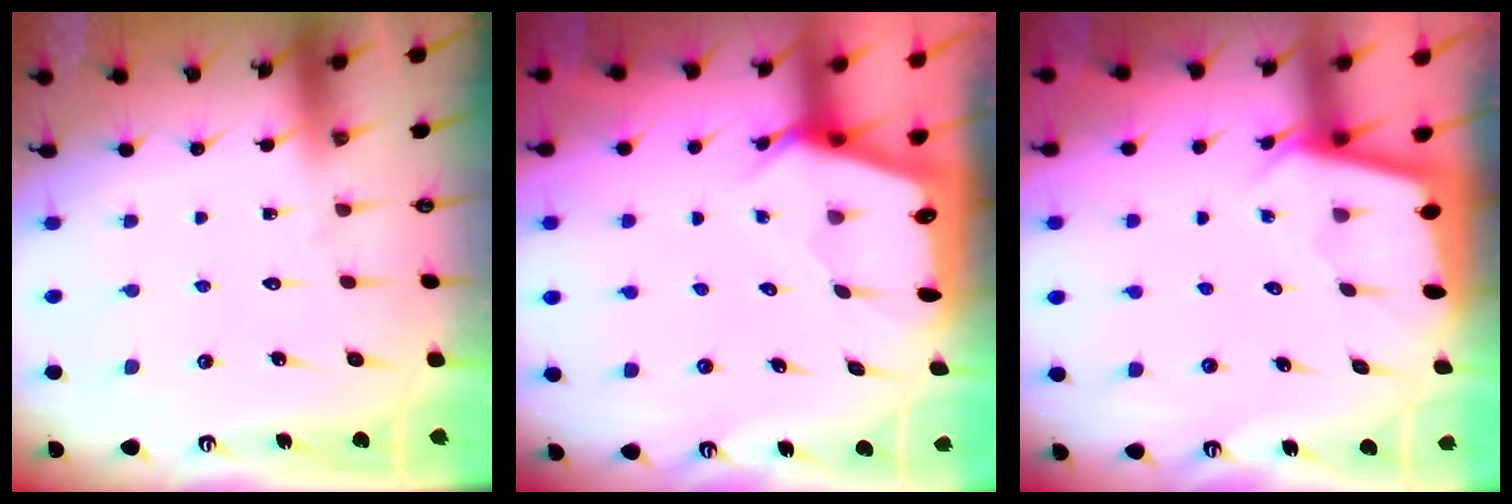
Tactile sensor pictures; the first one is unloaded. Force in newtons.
{"total": 2.5, "press": 2.5, "slide": 0.2}
{"total": 2.0, "press": 2.0, "slide": 0.3}